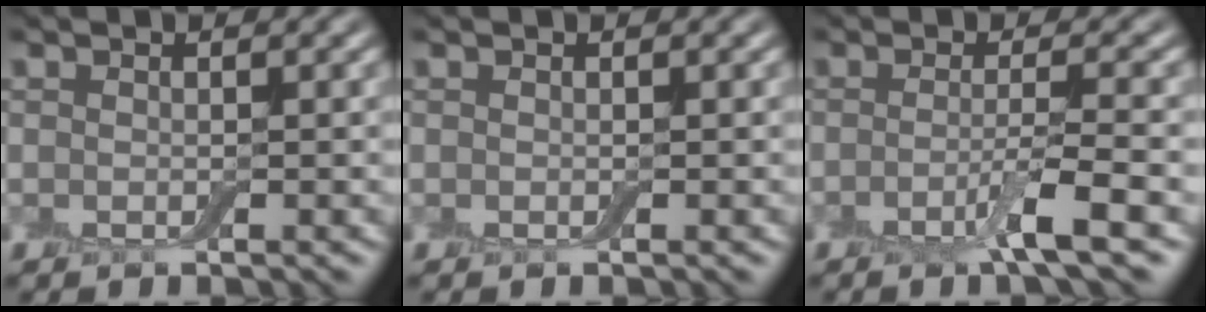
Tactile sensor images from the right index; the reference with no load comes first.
{"total": 0.0}
{"total": 3.5, "force": [-1.5, 0.4, 3.2], "torque": [-0.050, 0.001, -0.038]}